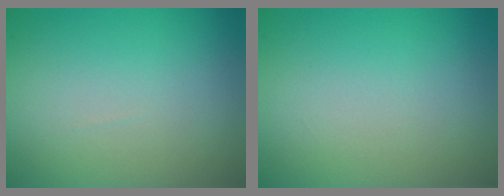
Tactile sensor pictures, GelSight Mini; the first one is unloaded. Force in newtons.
{"total": 0.0}